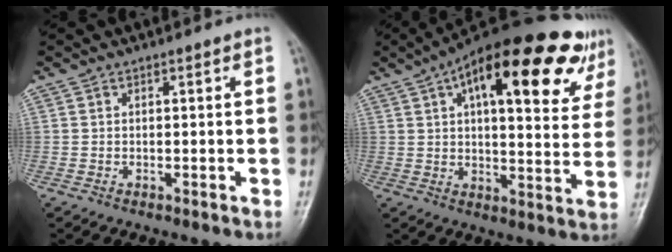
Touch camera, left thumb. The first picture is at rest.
{"total": 26.2, "force": [13.1, 10.0, 20.3], "torque": [-0.268, 0.004, 0.182]}